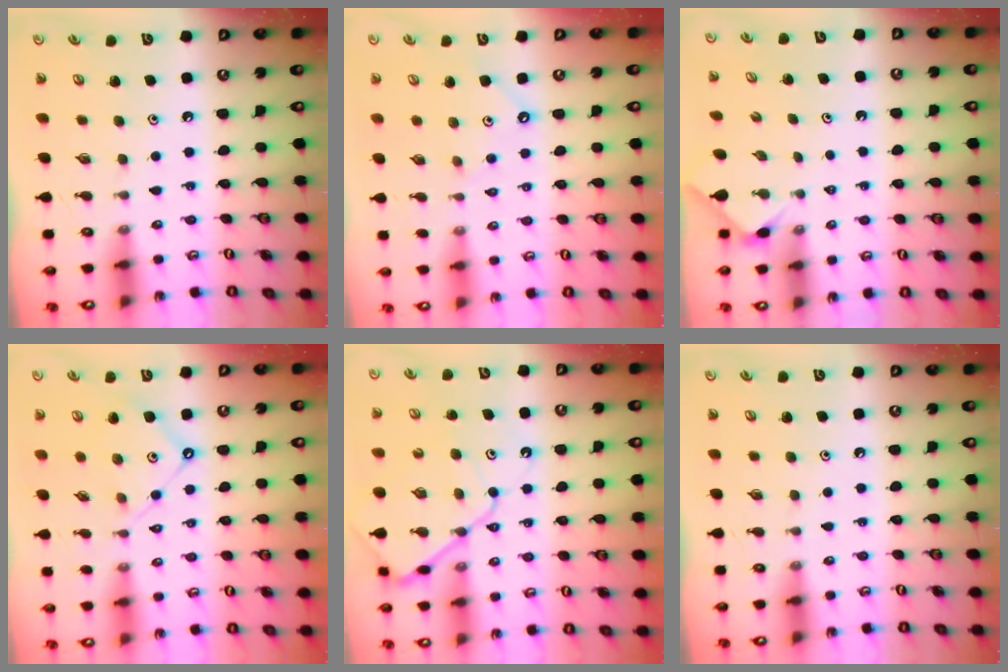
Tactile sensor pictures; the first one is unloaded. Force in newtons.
{"total": 2.3, "press": 2.3, "slide": 0.4}
{"total": 2.1, "press": 2.1, "slide": 0.4}
{"total": 7.8, "press": 7.8, "slide": 0.8}
{"total": 12.4, "press": 12.3, "slide": 1.2}
{"total": 0.0}